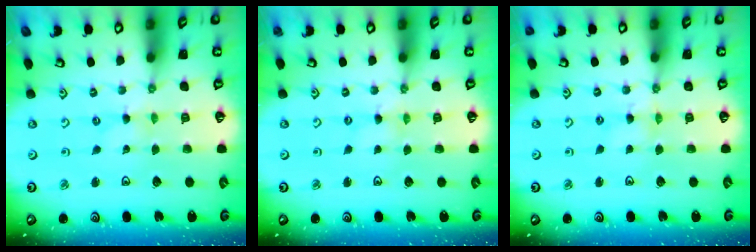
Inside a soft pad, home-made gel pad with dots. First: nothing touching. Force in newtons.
{"total": 0.0}
{"total": 1.3, "press": 1.3, "slide": 0.2}